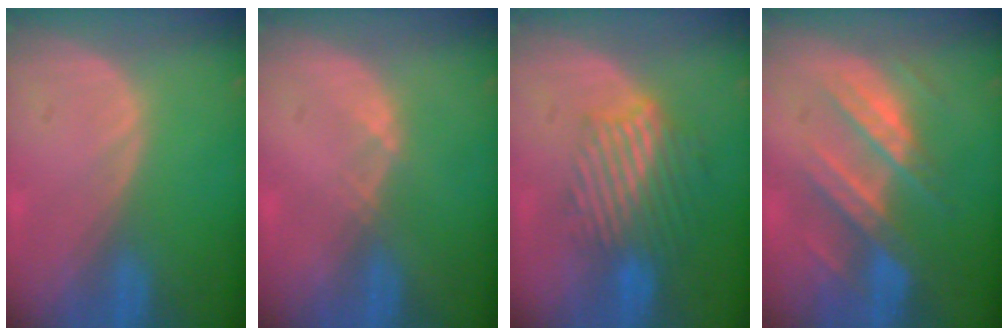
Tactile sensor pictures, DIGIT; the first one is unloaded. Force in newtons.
{"total": 1.0, "press": 0.8, "slide": 0.5}
{"total": 9.5, "press": 8.0, "slide": 5.1}
{"total": 8.9, "press": 7.8, "slide": 4.2}